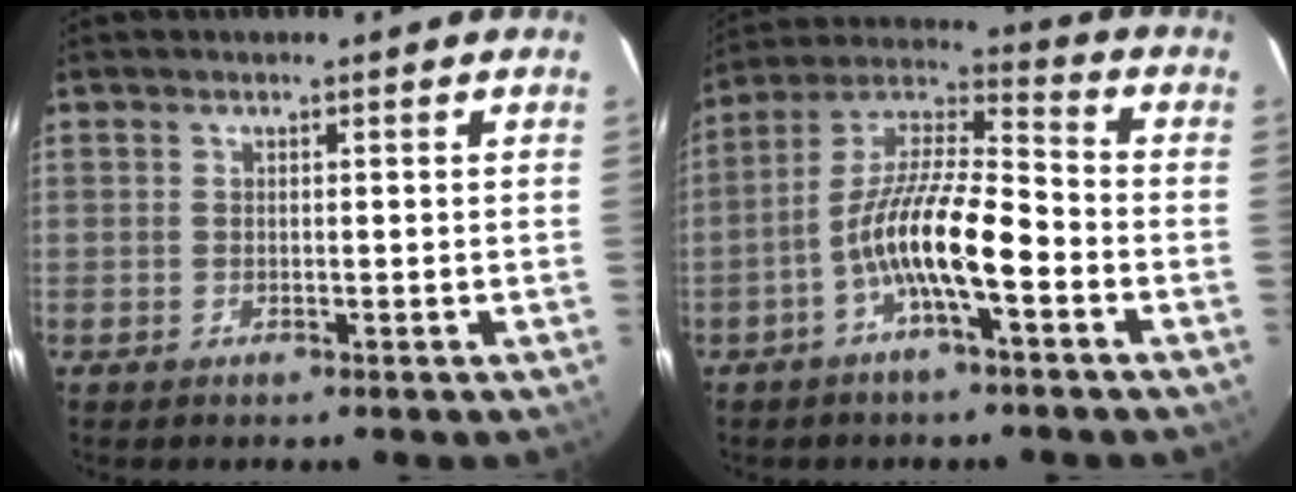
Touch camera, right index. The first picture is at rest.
{"total": 12.5, "force": [-5.0, 2.5, 11.2], "torque": [-0.215, 0.007, -0.100]}